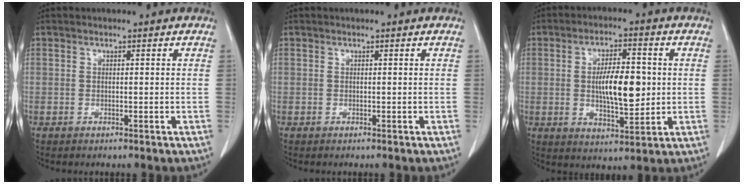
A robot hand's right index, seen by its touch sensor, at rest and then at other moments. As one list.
[{"total": 0.0}, {"total": 9.4, "force": [0.2, 3.1, 8.9], "torque": [-0.157, 0.001, 0.007]}]